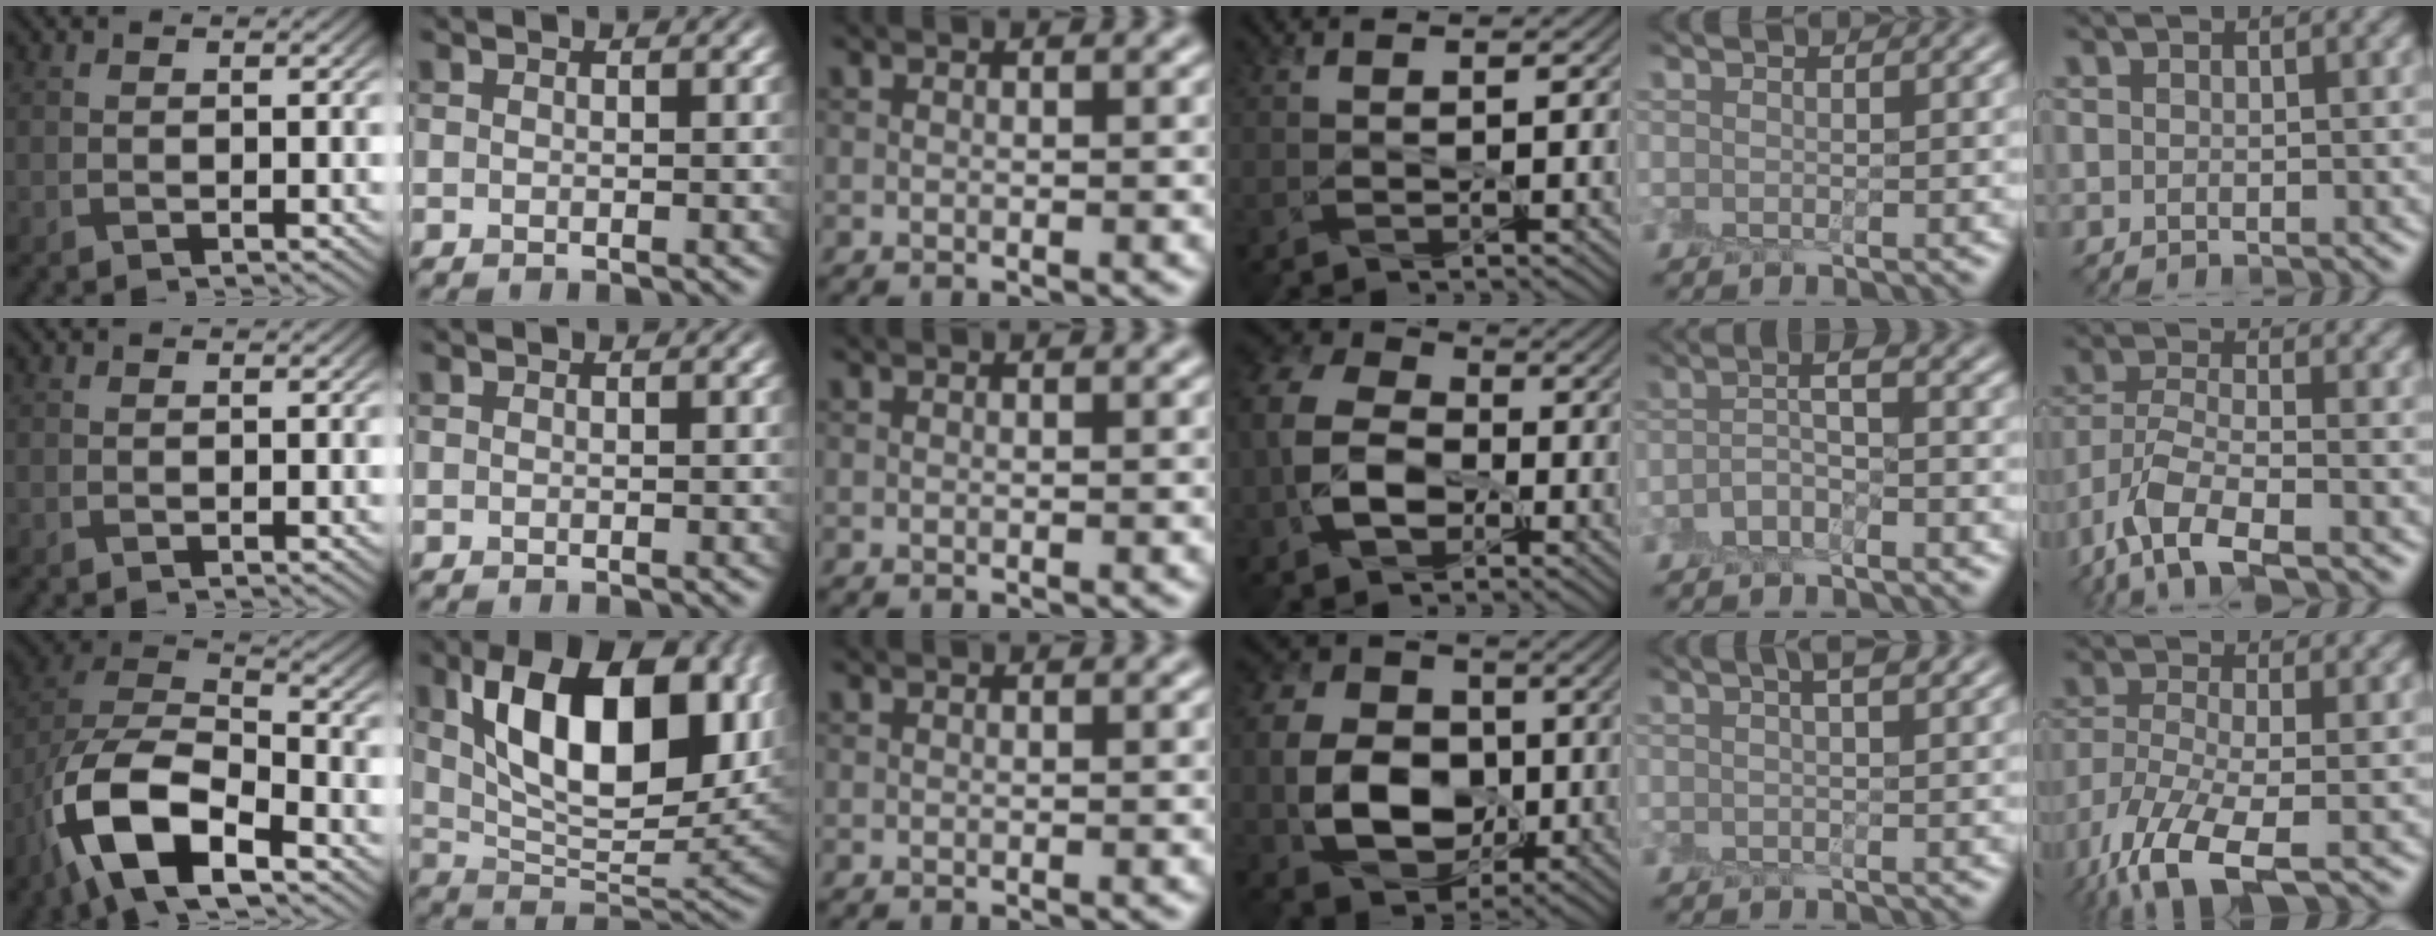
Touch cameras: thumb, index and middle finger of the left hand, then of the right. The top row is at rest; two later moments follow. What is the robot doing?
{"motion": "peel", "object": "envelope seal"}